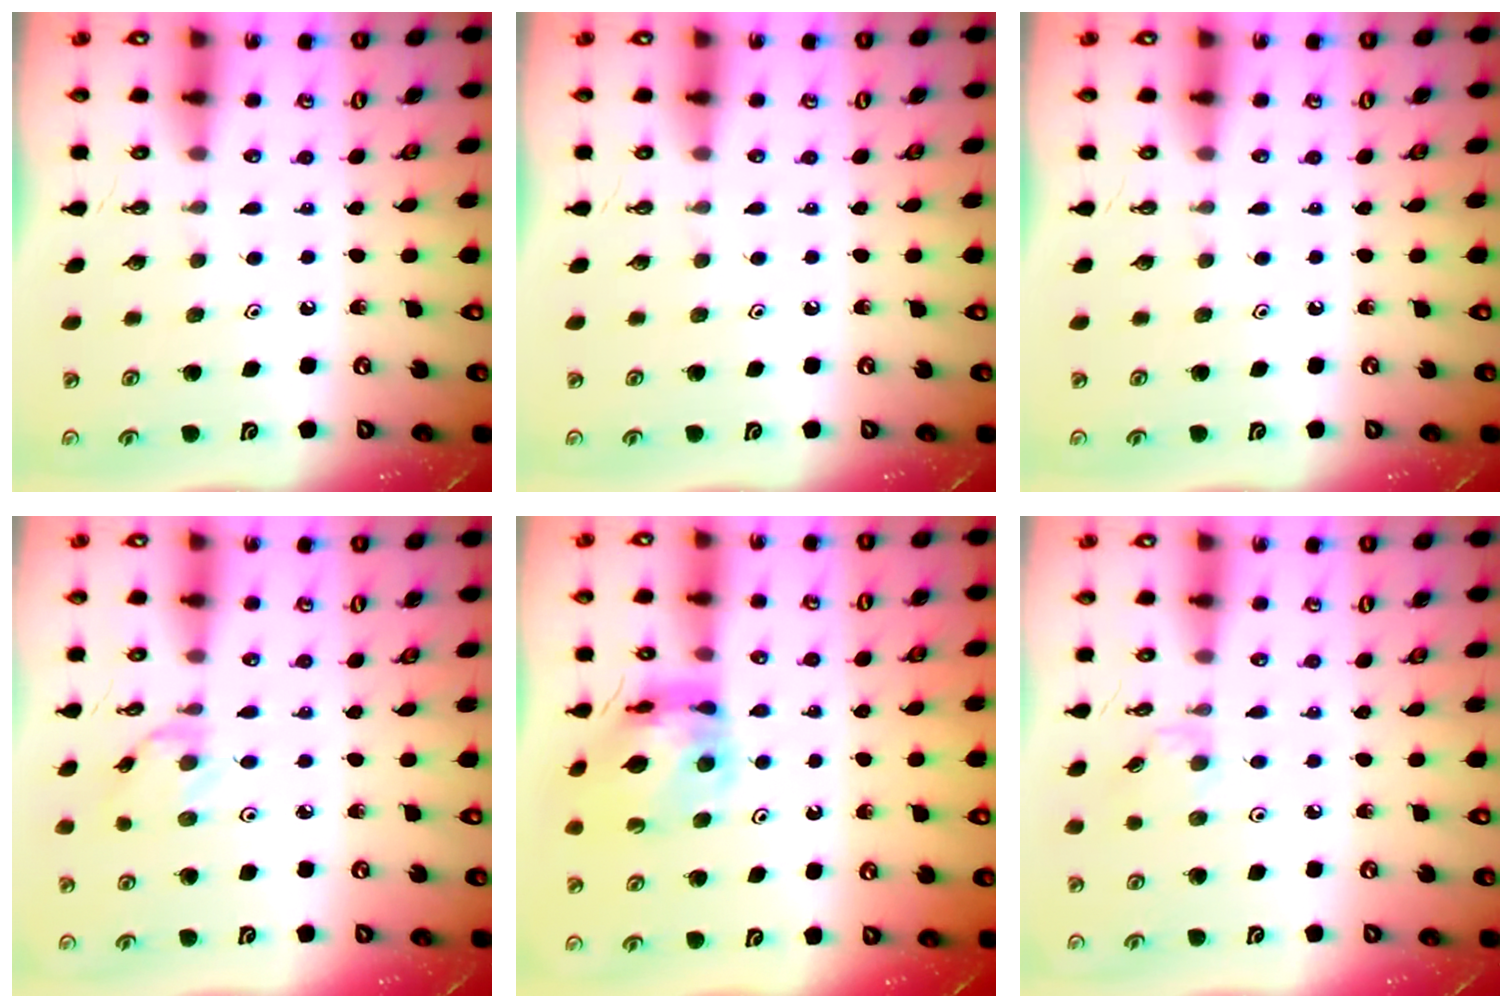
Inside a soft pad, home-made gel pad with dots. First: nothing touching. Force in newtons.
{"total": 0.0}
{"total": 0.0}
{"total": 1.3, "press": 1.2, "slide": 0.4}
{"total": 11.7, "press": 11.6, "slide": 1.3}
{"total": 1.9, "press": 1.9, "slide": 0.4}